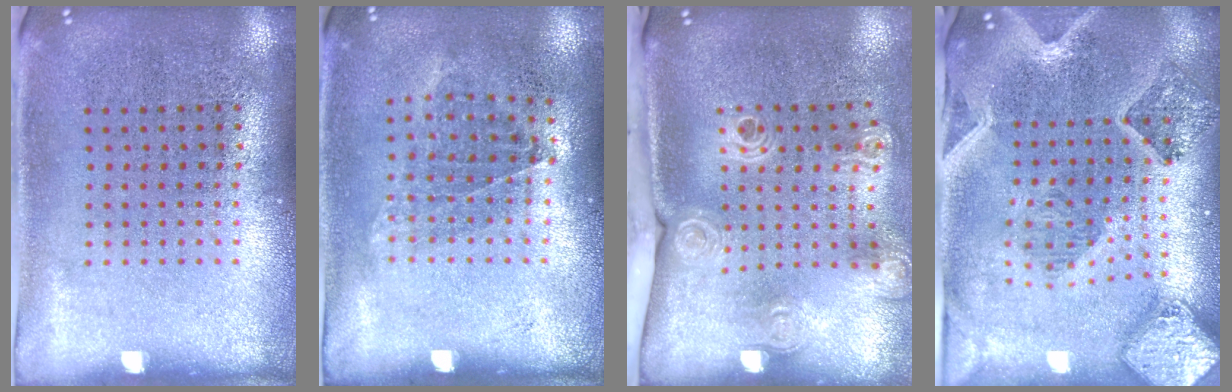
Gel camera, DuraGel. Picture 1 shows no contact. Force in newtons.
{"total": 1.0, "press": 0.8, "slide": 0.6}
{"total": 2.2, "press": 1.6, "slide": 1.5}
{"total": 2.2, "press": 2.0, "slide": 0.9}